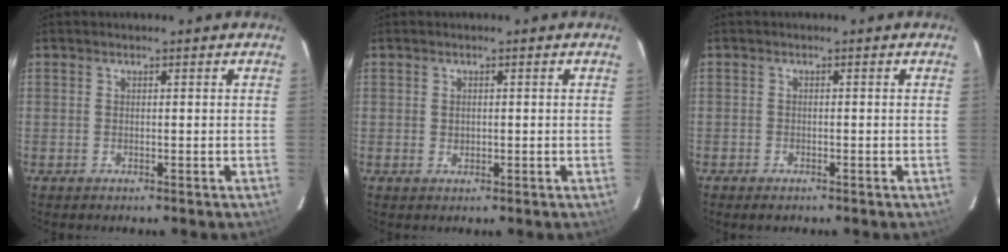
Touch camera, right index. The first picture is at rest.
{"total": 0.9, "force": [0.1, 0.8, 0.3], "torque": [-0.001, 0.001, 0.002]}
{"total": 1.6, "force": [-1.2, 0.9, 0.5], "torque": [-0.016, -0.002, -0.023]}